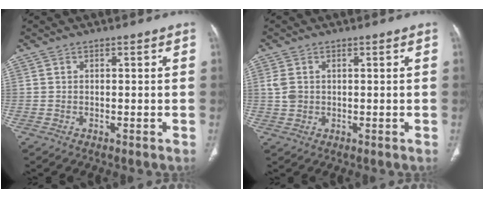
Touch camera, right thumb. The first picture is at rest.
{"total": 2.9, "force": [0.4, 2.2, 1.7], "torque": [-0.040, 0.001, 0.013]}